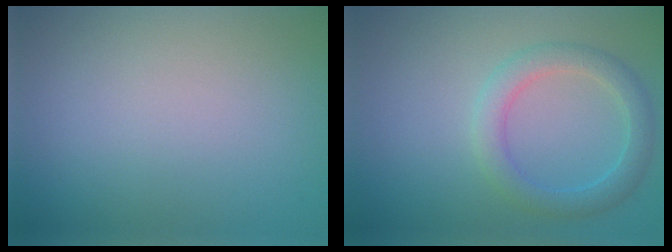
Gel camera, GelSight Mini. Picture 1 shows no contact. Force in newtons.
{"total": 3.2, "press": 3.2, "slide": 0.1}